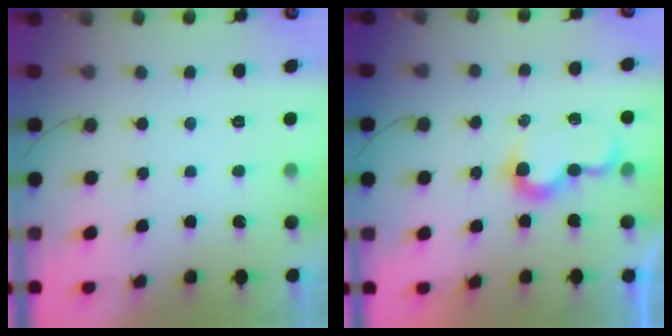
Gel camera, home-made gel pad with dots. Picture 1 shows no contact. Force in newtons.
{"total": 7.9, "press": 7.9, "slide": 0.7}